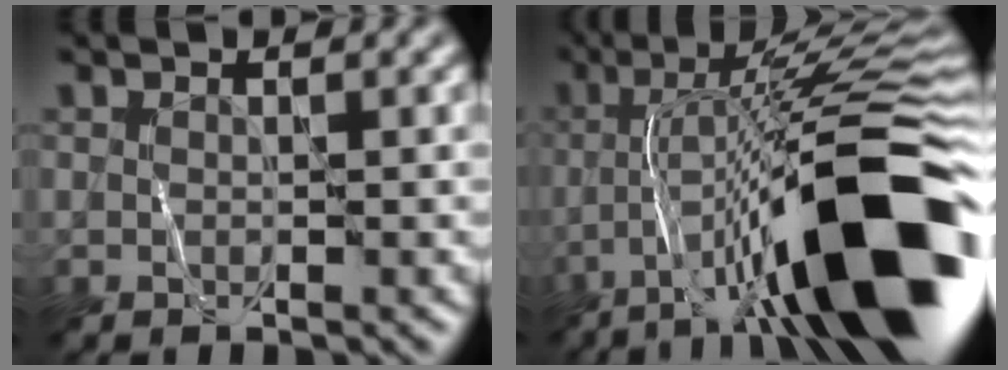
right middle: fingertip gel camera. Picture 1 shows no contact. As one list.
[{"total": 15.3, "force": [-5.6, 3.1, 13.9], "torque": [-0.226, 0.014, -0.091]}]